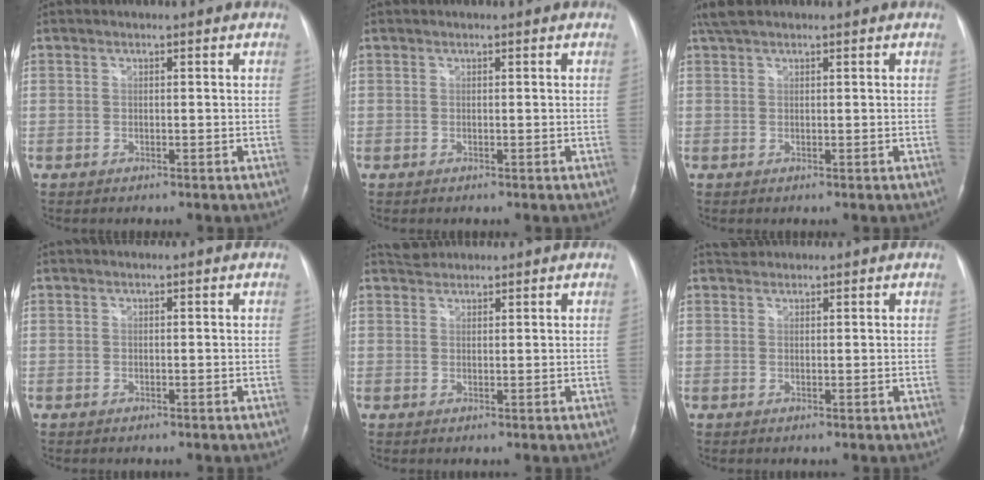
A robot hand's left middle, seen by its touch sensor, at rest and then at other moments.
{"total": 0.0}
{"total": 3.0, "force": [2.5, 0.8, 1.6], "torque": [-0.041, 0.021, 0.050]}
{"total": 0.0}
{"total": 2.1, "force": [2.0, 0.6, -0.2], "torque": [-0.002, 0.012, 0.036]}
{"total": 1.4, "force": [1.3, 0.4, -0.2], "torque": [-0.003, 0.010, 0.023]}